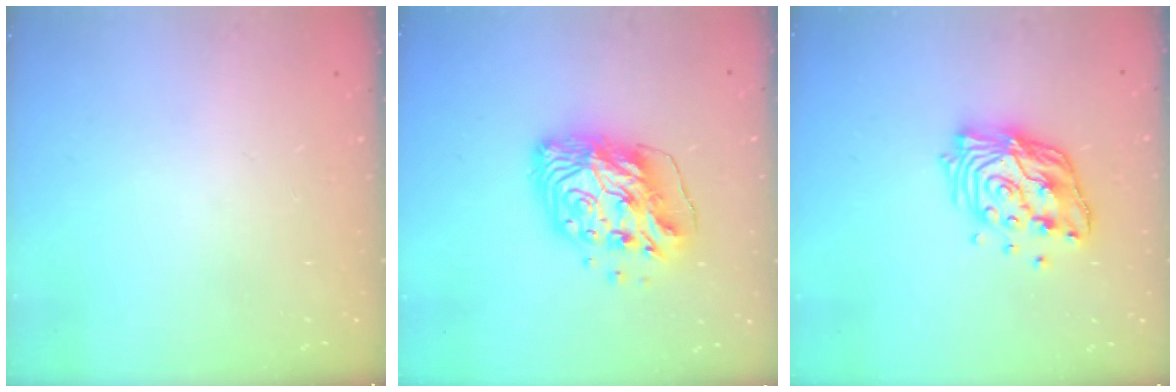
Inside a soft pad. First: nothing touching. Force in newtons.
{"total": 14.8, "press": 14.7, "slide": 1.7}
{"total": 13.7, "press": 13.6, "slide": 1.4}